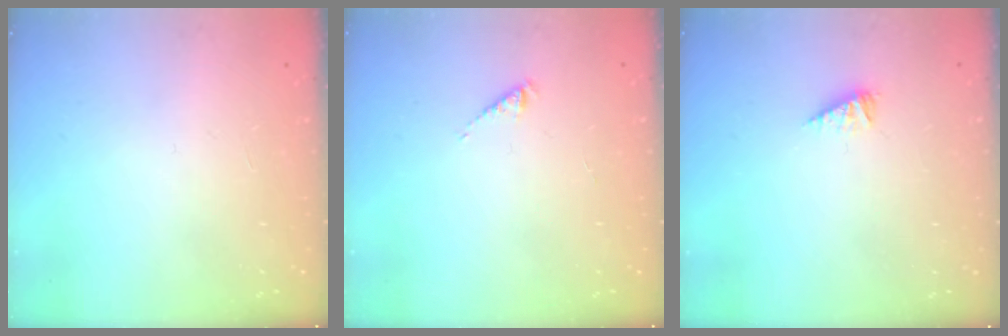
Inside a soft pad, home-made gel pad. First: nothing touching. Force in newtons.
{"total": 1.1, "press": 1.1, "slide": 0.3}
{"total": 2.1, "press": 2.1, "slide": 0.2}